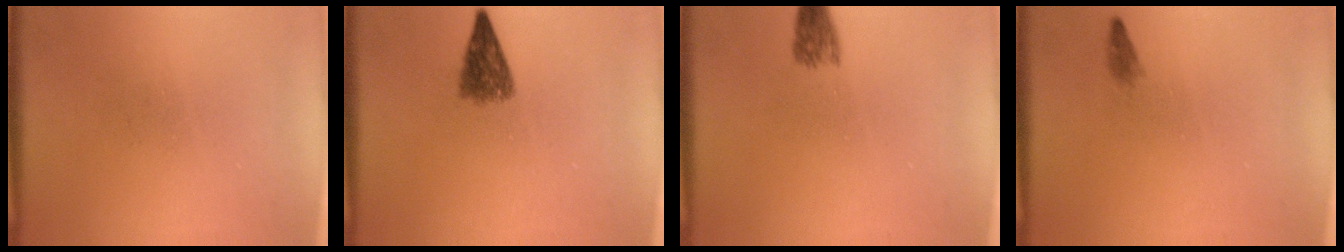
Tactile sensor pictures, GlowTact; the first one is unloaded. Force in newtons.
{"total": 4.0}
{"total": 2.7}
{"total": 0.8}